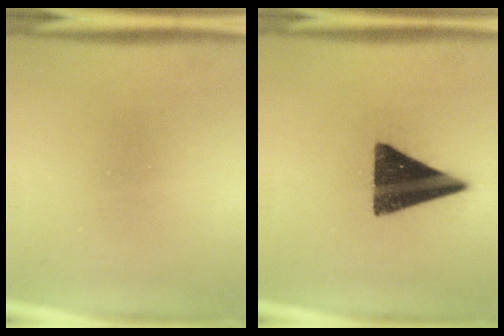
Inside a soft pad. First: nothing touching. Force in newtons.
{"total": 15.1}